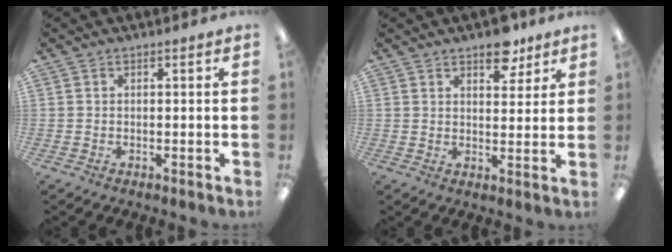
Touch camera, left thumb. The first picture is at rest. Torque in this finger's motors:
{"motor_torque": [0.77, 0.46, 0.70, -0.45, 0.14]}